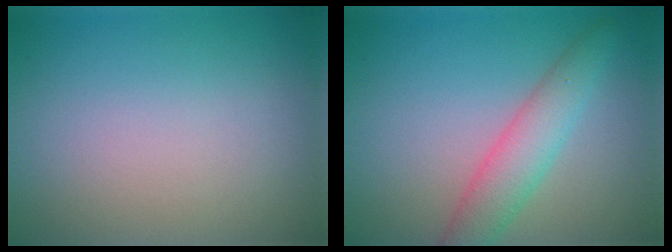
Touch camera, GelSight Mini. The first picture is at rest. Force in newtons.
{"total": 3.7, "press": 3.7, "slide": 0.1}